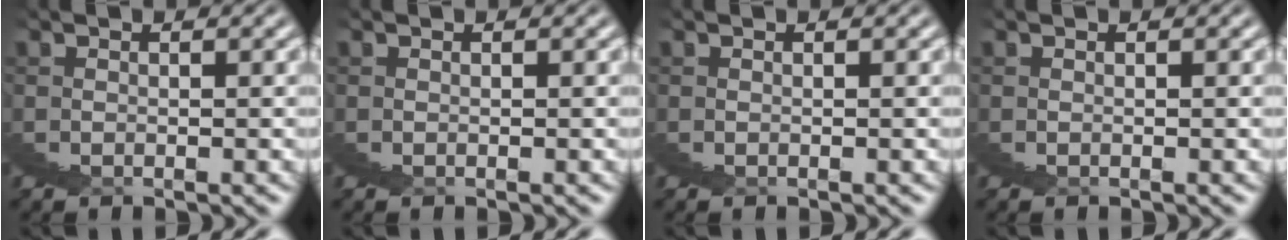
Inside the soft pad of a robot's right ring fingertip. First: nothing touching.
{"total": 0.0}
{"total": 0.0}
{"total": 0.0}